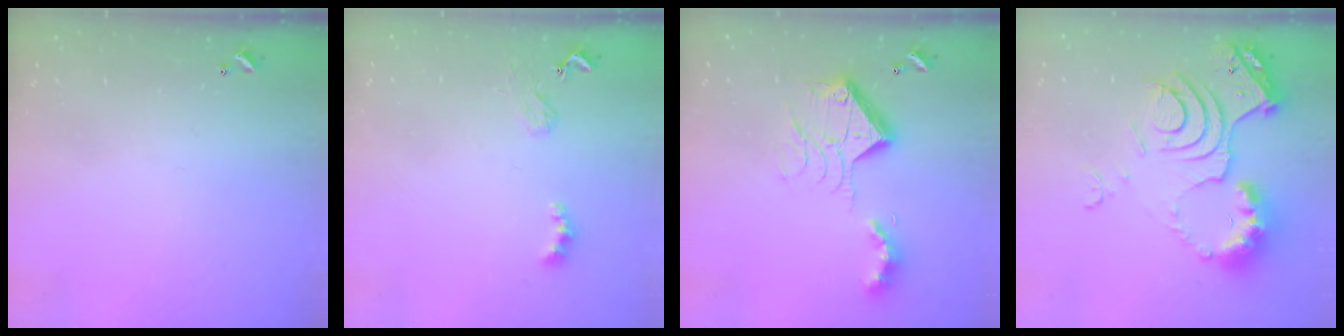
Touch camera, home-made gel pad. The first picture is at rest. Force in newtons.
{"total": 2.4, "press": 2.3, "slide": 0.5}
{"total": 15.7, "press": 15.7, "slide": 1.2}
{"total": 15.1, "press": 15.0, "slide": 1.3}